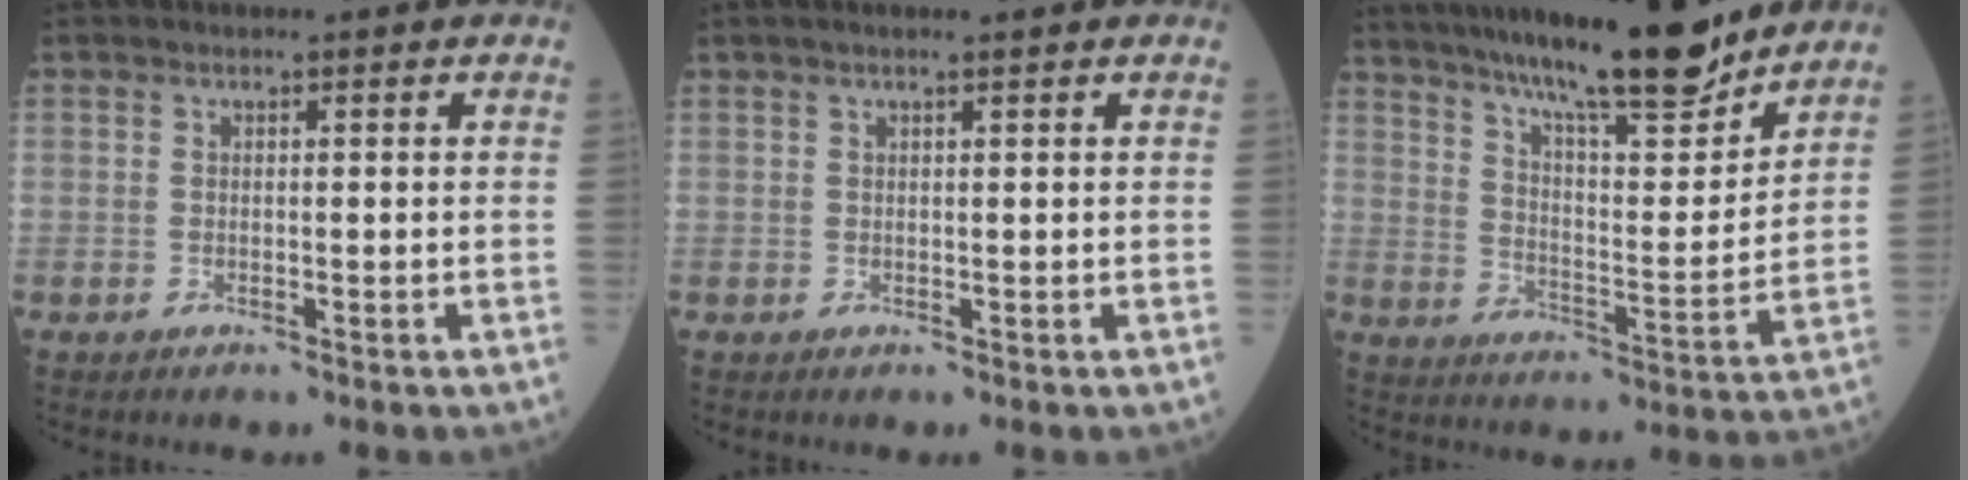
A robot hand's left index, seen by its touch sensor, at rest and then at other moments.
{"total": 2.0, "force": [1.5, -0.1, 1.3], "torque": [-0.022, 0.015, 0.024]}
{"total": 18.6, "force": [15.7, 1.9, 9.9], "torque": [-0.157, -0.003, 0.245]}